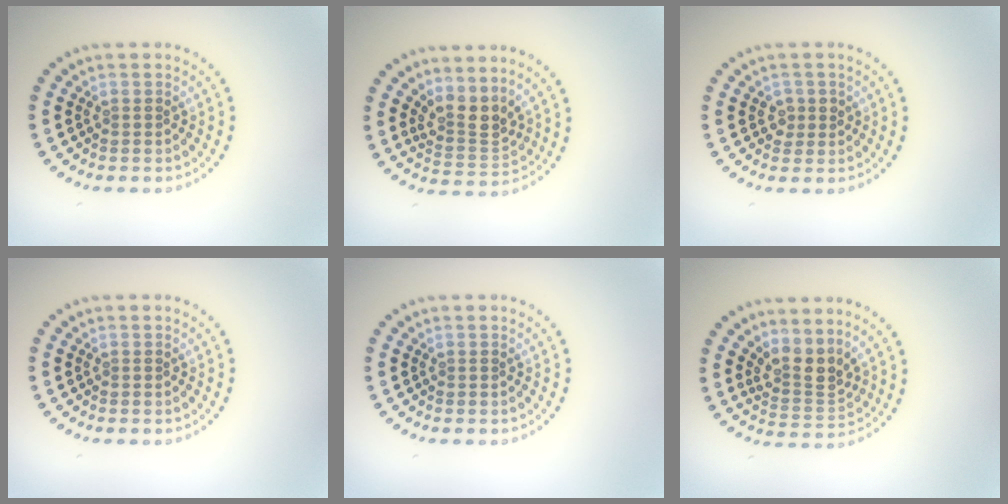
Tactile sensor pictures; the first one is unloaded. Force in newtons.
{"total": 3.0, "press": 2.3, "slide": 2.0}
{"total": 1.5, "press": 1.4, "slide": 0.4}
{"total": 0.0}
{"total": 0.0}
{"total": 3.0, "press": 2.3, "slide": 2.0}